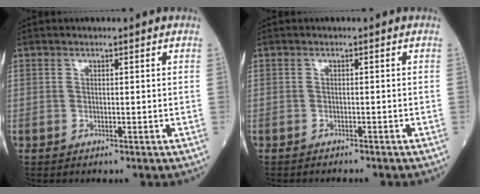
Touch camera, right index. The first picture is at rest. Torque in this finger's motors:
{"motor_torque": [-0.36, -0.16, -0.14, -0.09]}